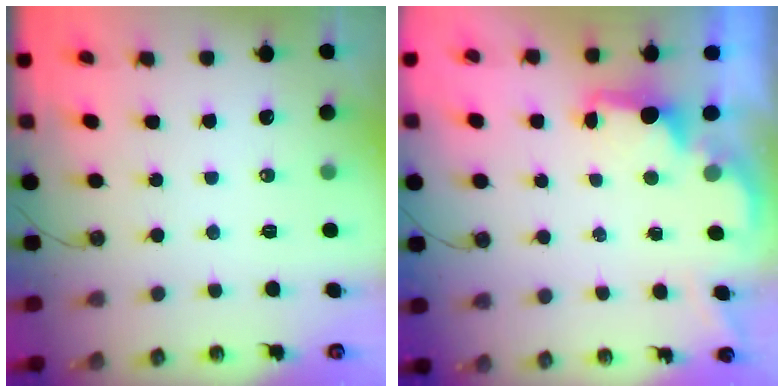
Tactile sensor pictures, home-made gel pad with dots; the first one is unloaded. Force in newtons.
{"total": 1.6, "press": 1.4, "slide": 0.7}